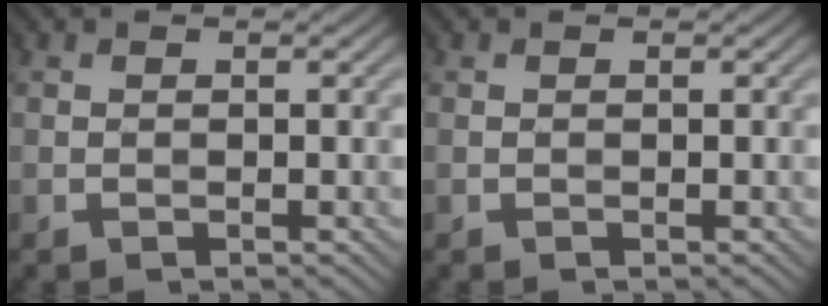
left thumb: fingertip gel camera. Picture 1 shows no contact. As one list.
[{"total": 0.0}]